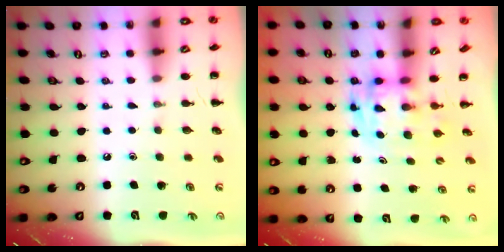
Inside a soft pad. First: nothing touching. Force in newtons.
{"total": 3.4, "press": 3.4, "slide": 0.6}